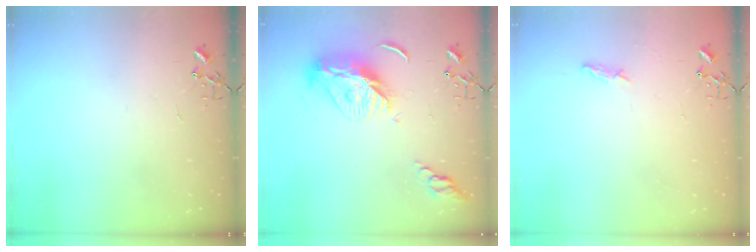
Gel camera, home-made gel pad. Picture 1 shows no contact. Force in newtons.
{"total": 13.4, "press": 13.4, "slide": 1.2}
{"total": 5.9, "press": 5.8, "slide": 0.7}